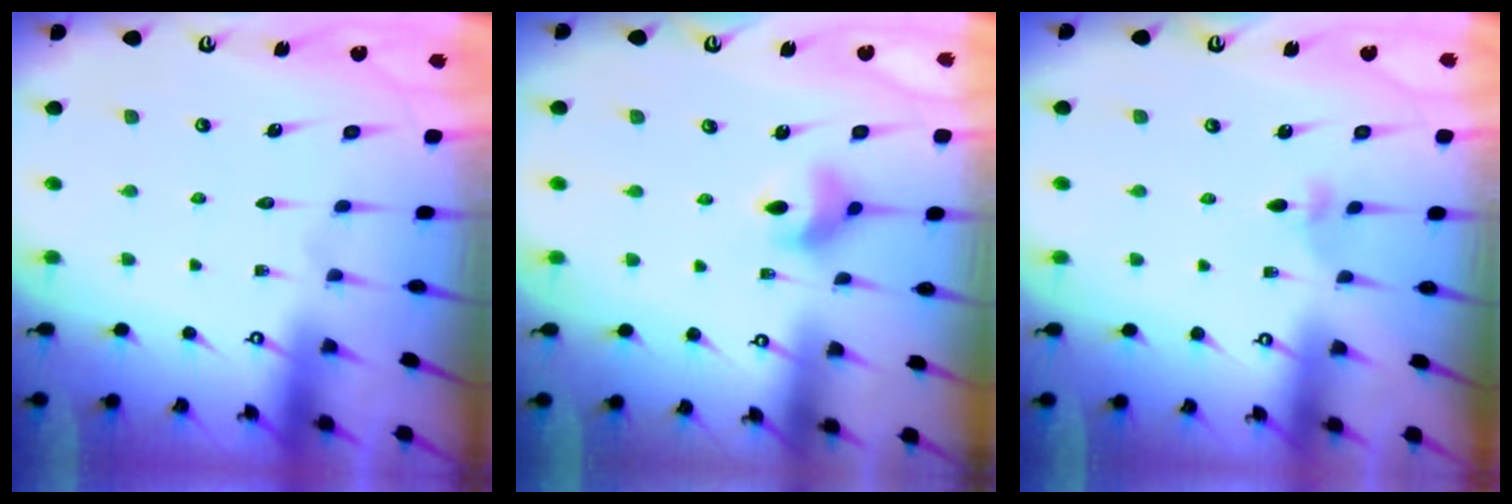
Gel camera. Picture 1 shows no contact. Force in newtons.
{"total": 7.7, "press": 7.4, "slide": 2.2}
{"total": 2.3, "press": 2.3, "slide": 0.5}